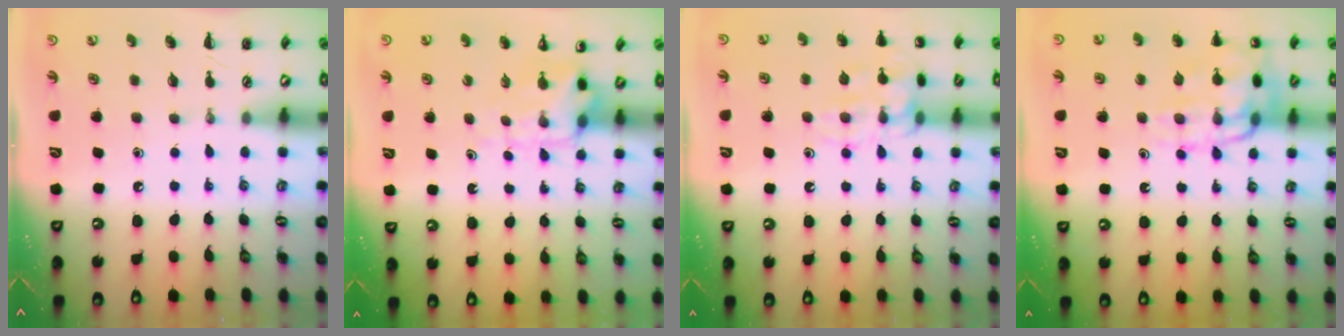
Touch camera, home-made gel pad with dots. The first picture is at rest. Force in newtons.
{"total": 5.2, "press": 5.2, "slide": 0.8}
{"total": 13.5, "press": 13.5, "slide": 0.9}
{"total": 15.3, "press": 15.2, "slide": 1.9}